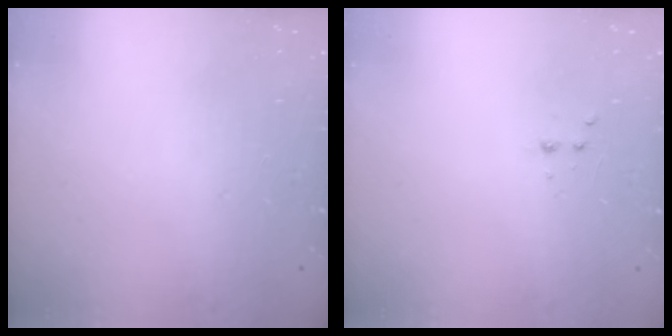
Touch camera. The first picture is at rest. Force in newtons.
{"total": 2.9, "press": 2.7, "slide": 1.0}